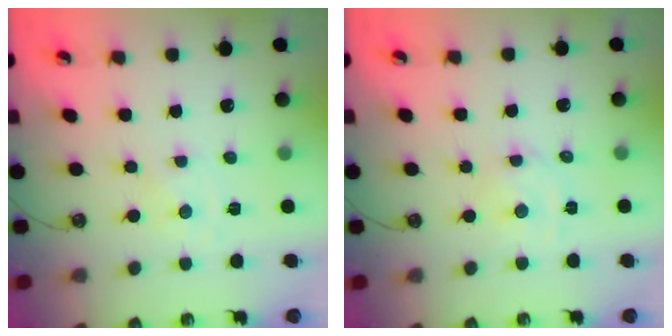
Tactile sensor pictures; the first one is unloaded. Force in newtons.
{"total": 3.4, "press": 3.4, "slide": 0.4}